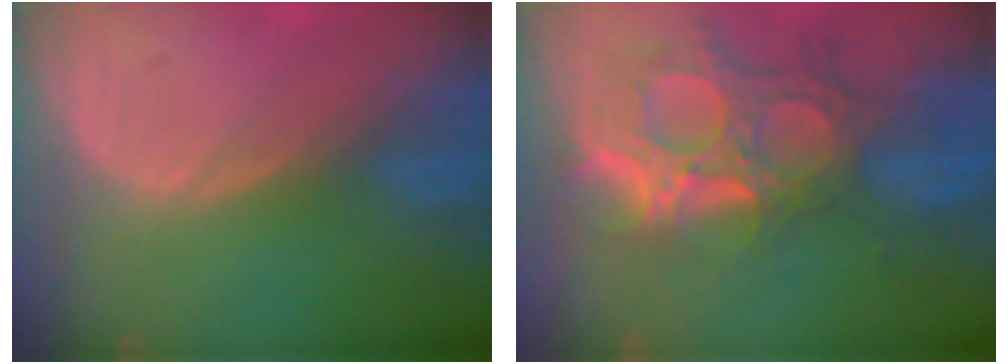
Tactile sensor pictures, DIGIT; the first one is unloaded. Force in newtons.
{"total": 13.8, "press": 11.6, "slide": 7.5}